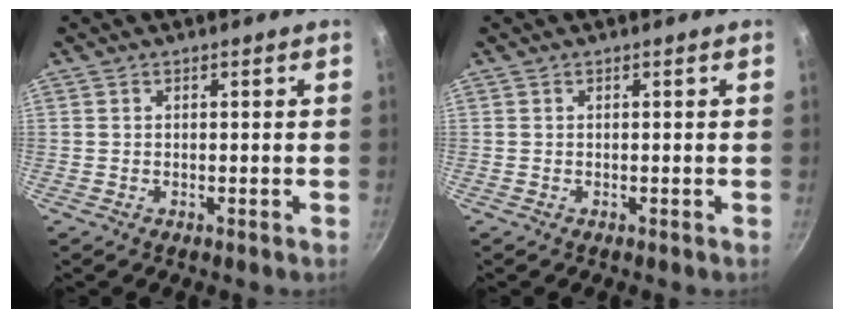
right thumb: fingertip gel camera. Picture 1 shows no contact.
{"total": 0.0}